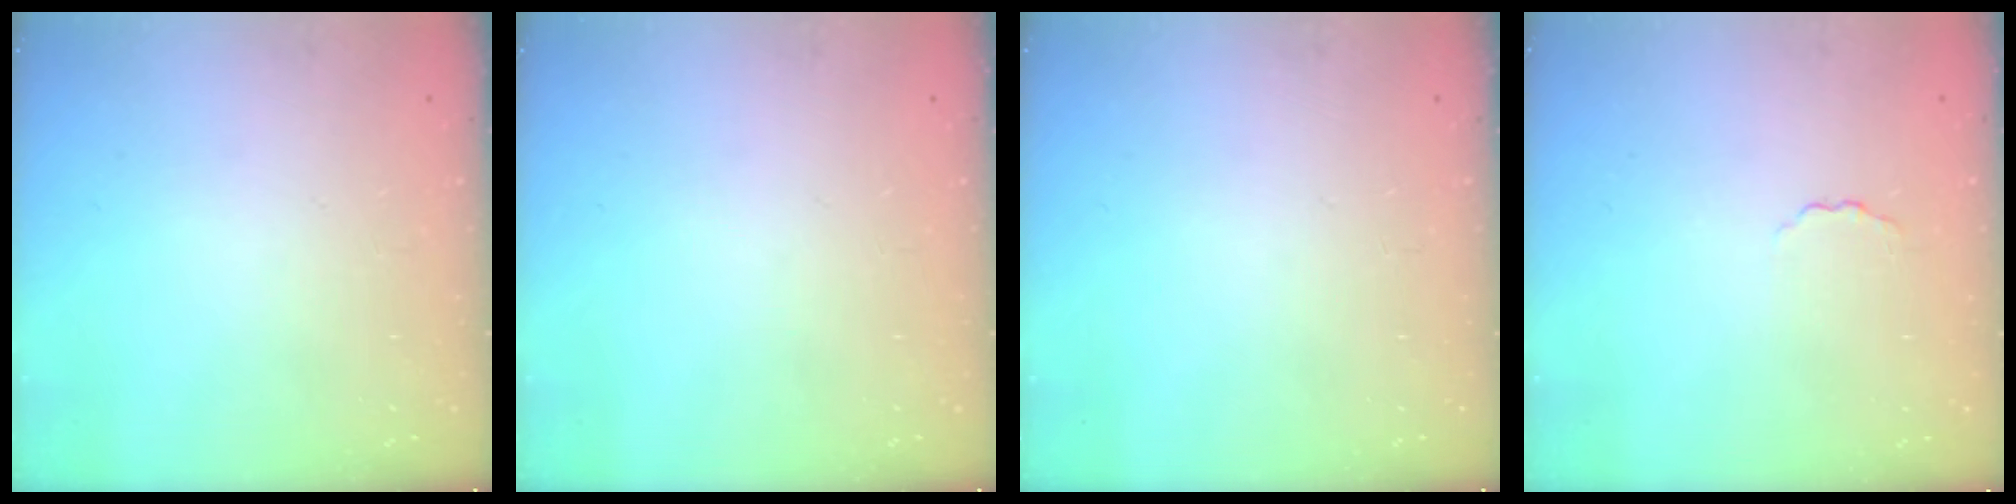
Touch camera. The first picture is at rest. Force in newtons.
{"total": 0.0}
{"total": 0.0}
{"total": 1.2, "press": 1.2, "slide": 0.3}